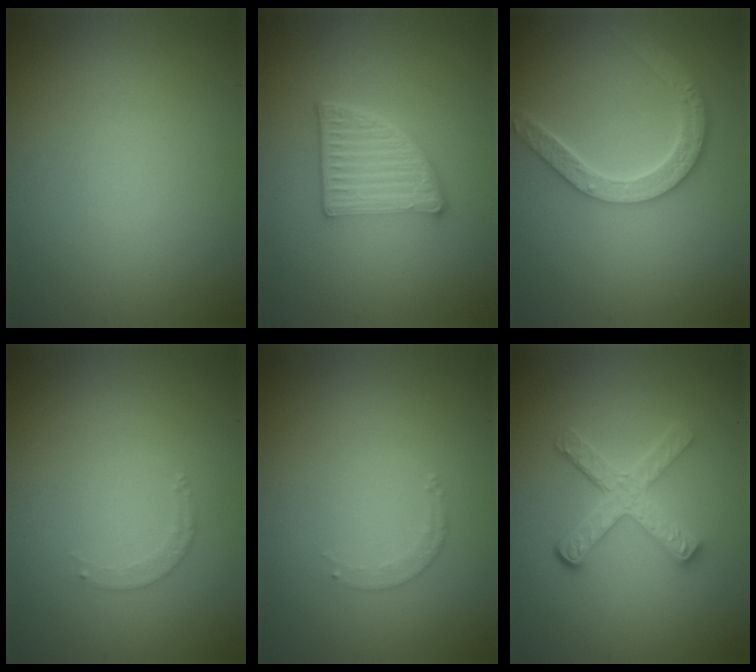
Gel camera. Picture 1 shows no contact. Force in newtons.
{"total": 5.2, "press": 3.7, "slide": 3.7}
{"total": 4.7, "press": 4.0, "slide": 2.6}
{"total": 0.6, "press": 0.5, "slide": 0.3}
{"total": 0.6, "press": 0.5, "slide": 0.3}
{"total": 4.1, "press": 3.3, "slide": 2.4}